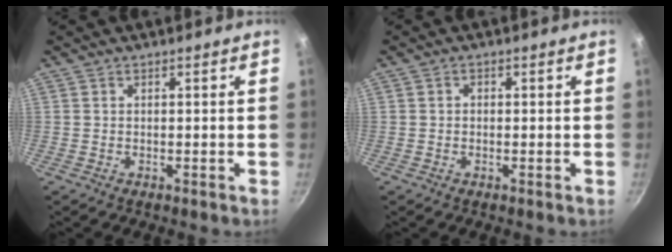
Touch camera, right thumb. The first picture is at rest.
{"total": 1.0, "force": [0.0, 0.8, 0.5], "torque": [-0.008, 0.006, -0.001]}